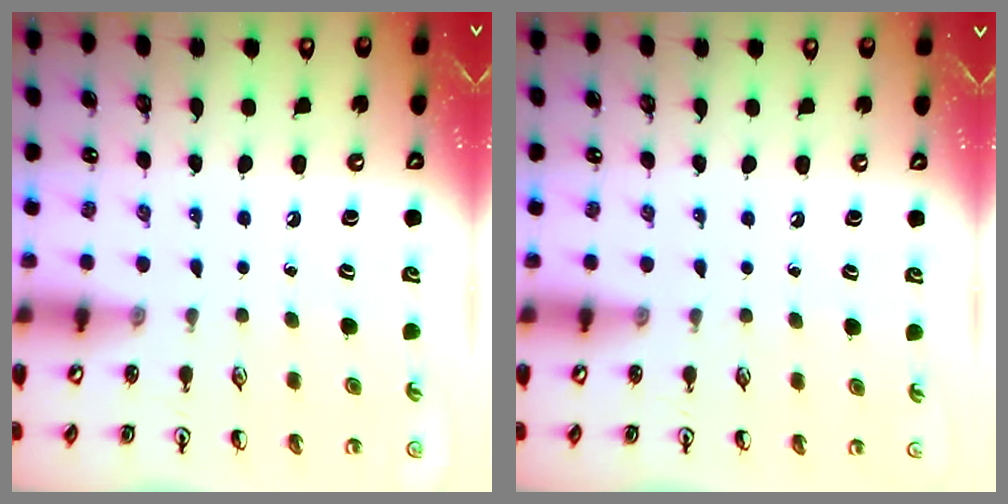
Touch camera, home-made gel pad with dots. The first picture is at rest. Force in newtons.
{"total": 0.0}